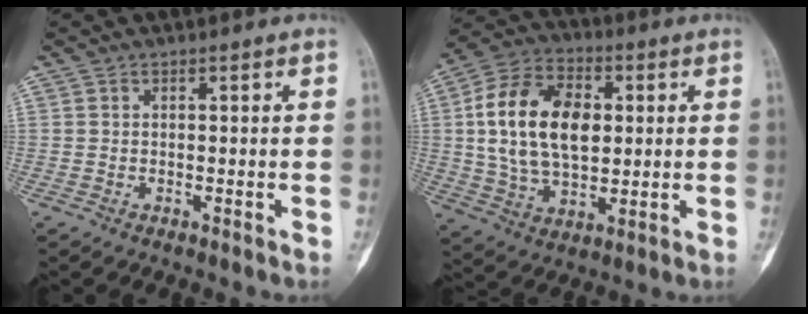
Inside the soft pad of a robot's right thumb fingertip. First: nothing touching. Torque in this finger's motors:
{"motor_torque": [-0.83, 1.80, 1.47, 0.21, 0.24]}